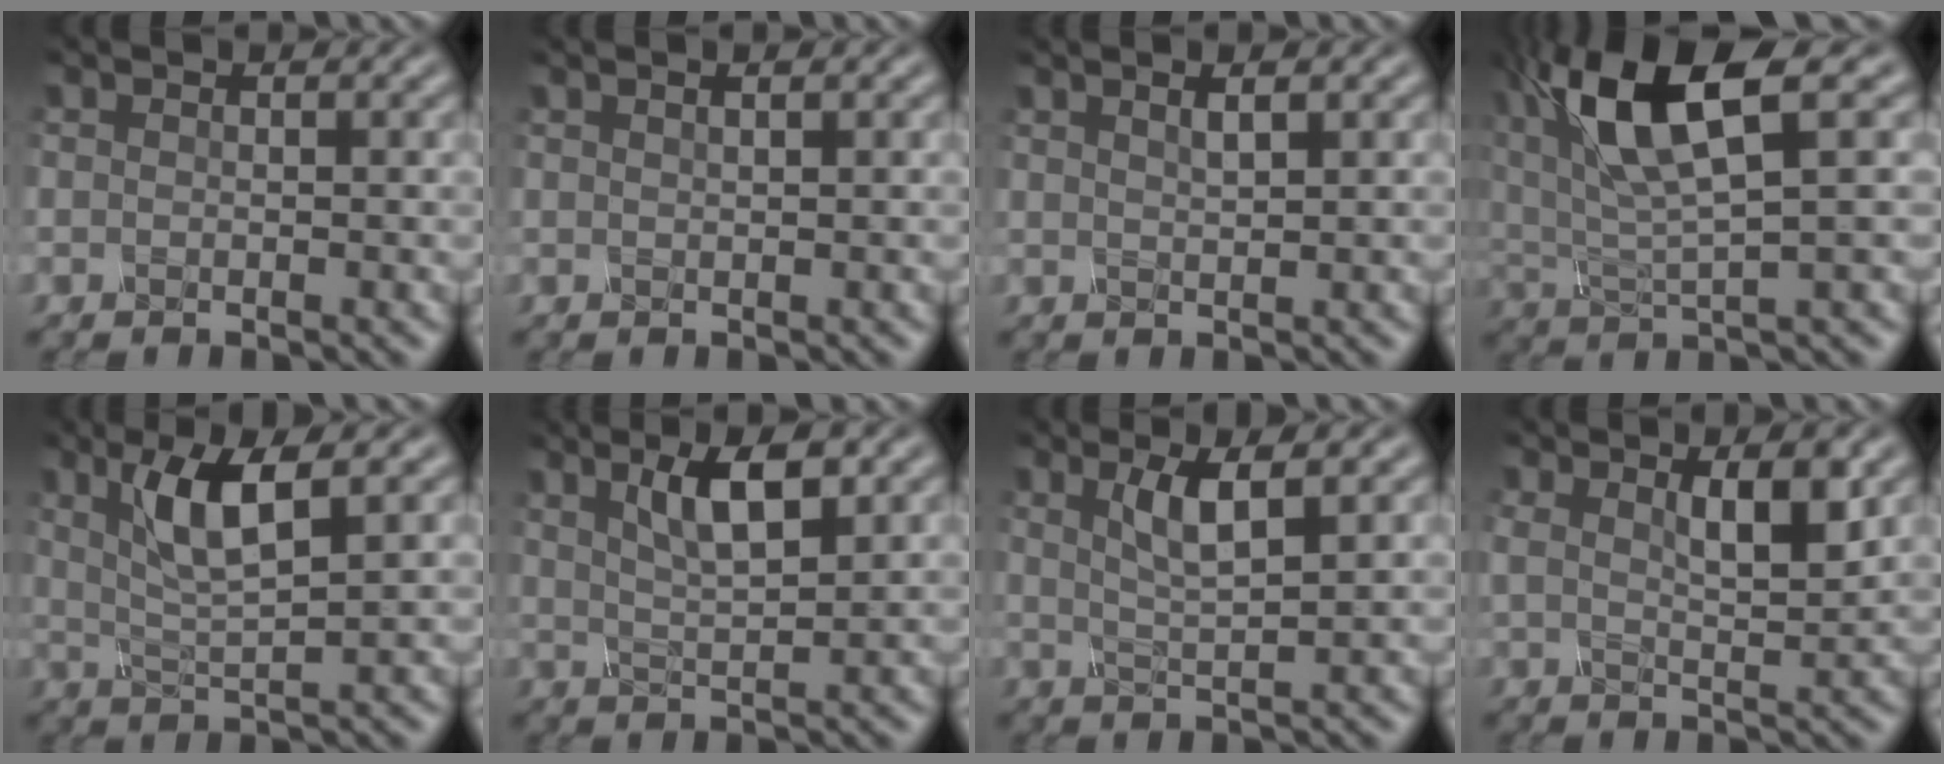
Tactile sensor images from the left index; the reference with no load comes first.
{"total": 1.5, "force": [1.0, 0.5, 1.0], "torque": [-0.005, -0.004, 0.007]}
{"total": 2.2, "force": [1.3, 0.7, 1.6], "torque": [-0.011, 0.005, 0.010]}
{"total": 10.9, "force": [5.0, 3.2, 9.1], "torque": [-0.192, 0.017, 0.094]}
{"total": 5.1, "force": [2.1, 1.1, 4.6], "torque": [-0.090, -0.002, 0.041]}
{"total": 5.3, "force": [2.5, 1.4, 4.4], "torque": [-0.074, 0.002, 0.043]}
{"total": 3.4, "force": [1.5, 0.7, 3.0], "torque": [-0.055, -0.001, 0.030]}
{"total": 3.9, "force": [1.8, 1.1, 3.2], "torque": [-0.057, -0.003, 0.033]}